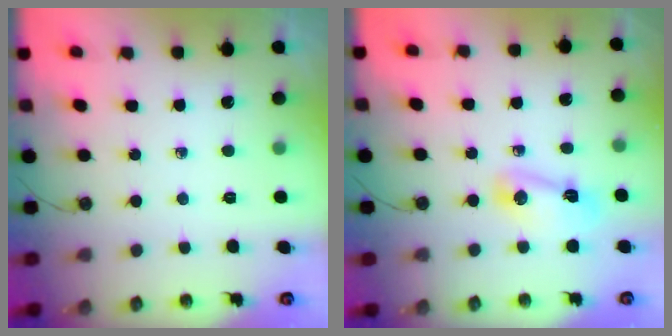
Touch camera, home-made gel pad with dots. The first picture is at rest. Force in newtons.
{"total": 5.4, "press": 5.4, "slide": 0.4}